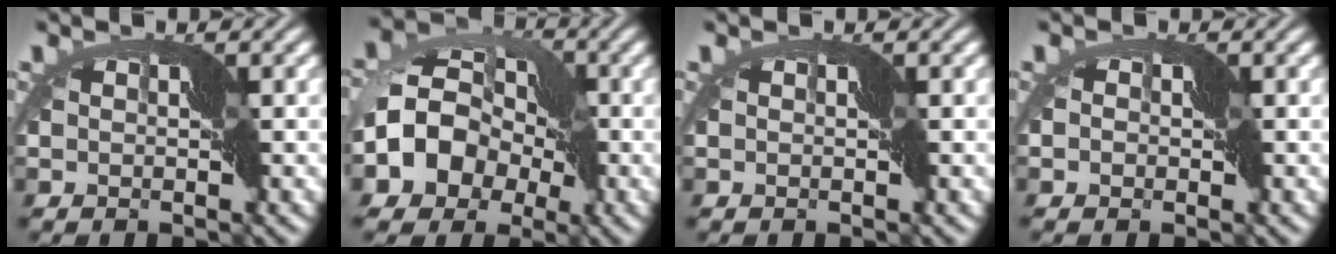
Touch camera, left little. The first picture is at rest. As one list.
[{"total": 9.2, "force": [-1.8, 6.8, 5.8], "torque": [-0.099, -0.004, -0.055]}, {"total": 0.0}, {"total": 1.0, "force": [-0.4, 0.8, 0.4], "torque": [-0.001, 0.006, -0.012]}]